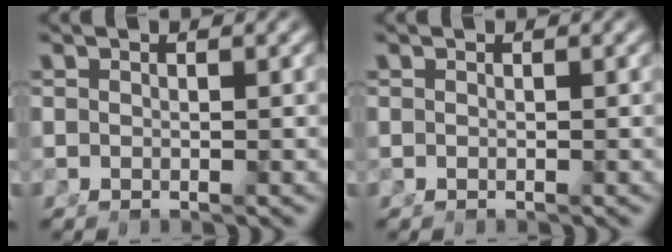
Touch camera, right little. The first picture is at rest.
{"total": 0.0}